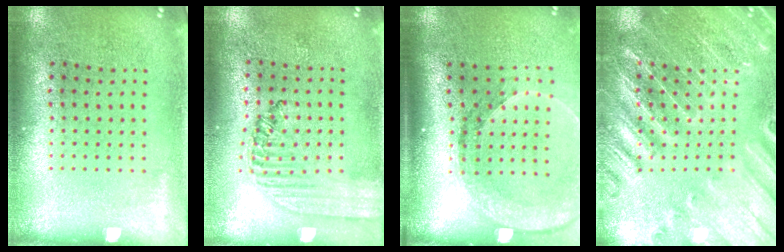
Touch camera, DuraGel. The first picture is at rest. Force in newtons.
{"total": 1.4, "press": 1.4, "slide": 0.5}
{"total": 2.8, "press": 2.1, "slide": 1.8}
{"total": 3.1, "press": 3.1, "slide": 0.6}